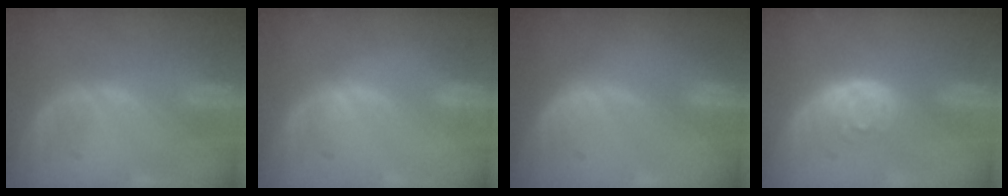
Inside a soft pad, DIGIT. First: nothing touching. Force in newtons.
{"total": 0.0}
{"total": 0.0}
{"total": 3.9, "press": 3.6, "slide": 1.5}